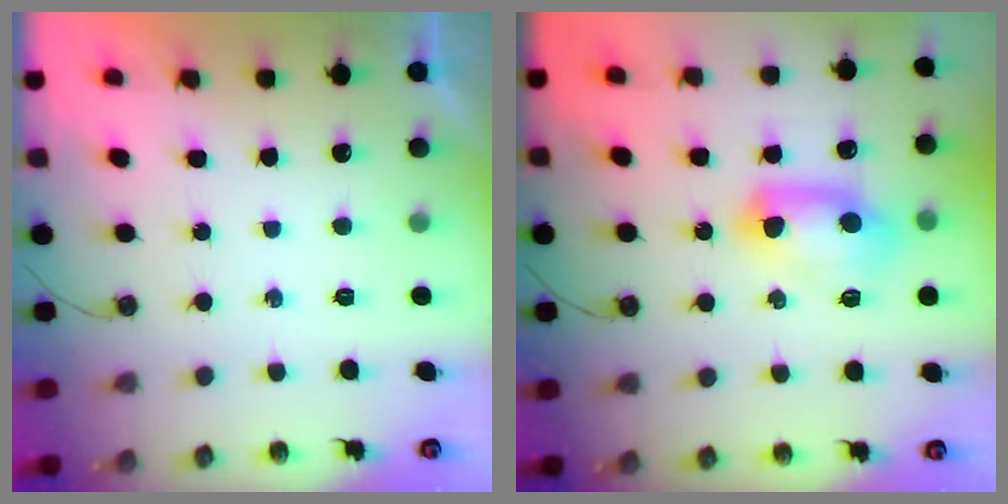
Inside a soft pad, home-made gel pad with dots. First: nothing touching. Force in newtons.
{"total": 12.3, "press": 11.5, "slide": 4.2}